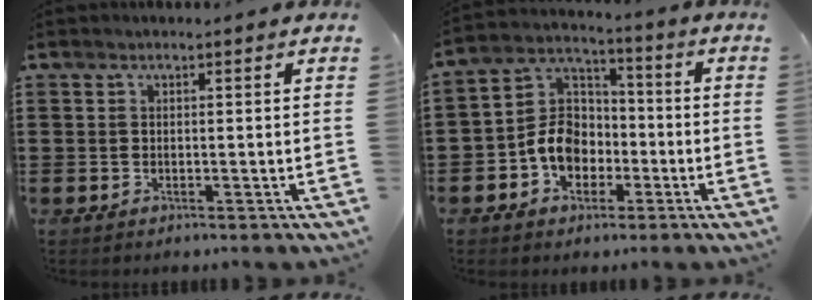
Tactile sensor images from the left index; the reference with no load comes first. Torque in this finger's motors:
{"motor_torque": [1.18, 0.96, 0.36, 0.12]}